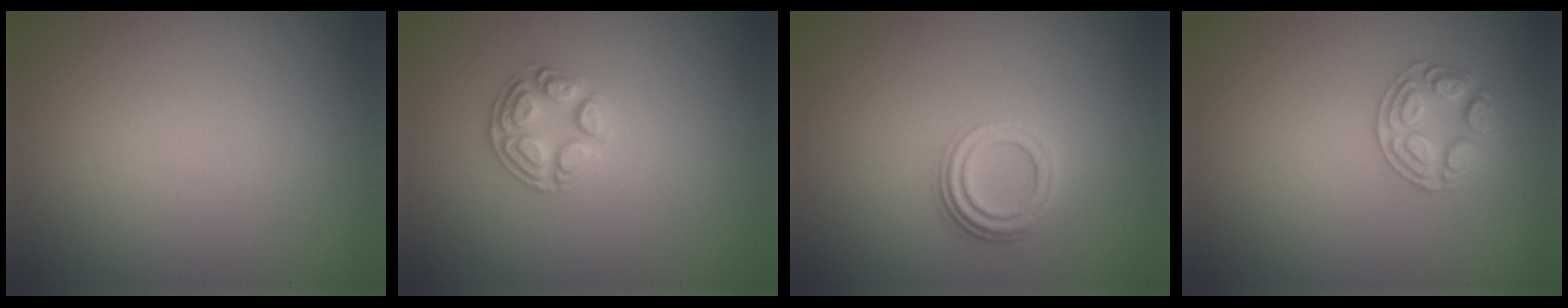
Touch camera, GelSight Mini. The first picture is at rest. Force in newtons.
{"total": 2.8, "press": 2.6, "slide": 1.2}
{"total": 3.3, "press": 2.4, "slide": 2.3}
{"total": 2.6, "press": 2.6, "slide": 0.4}